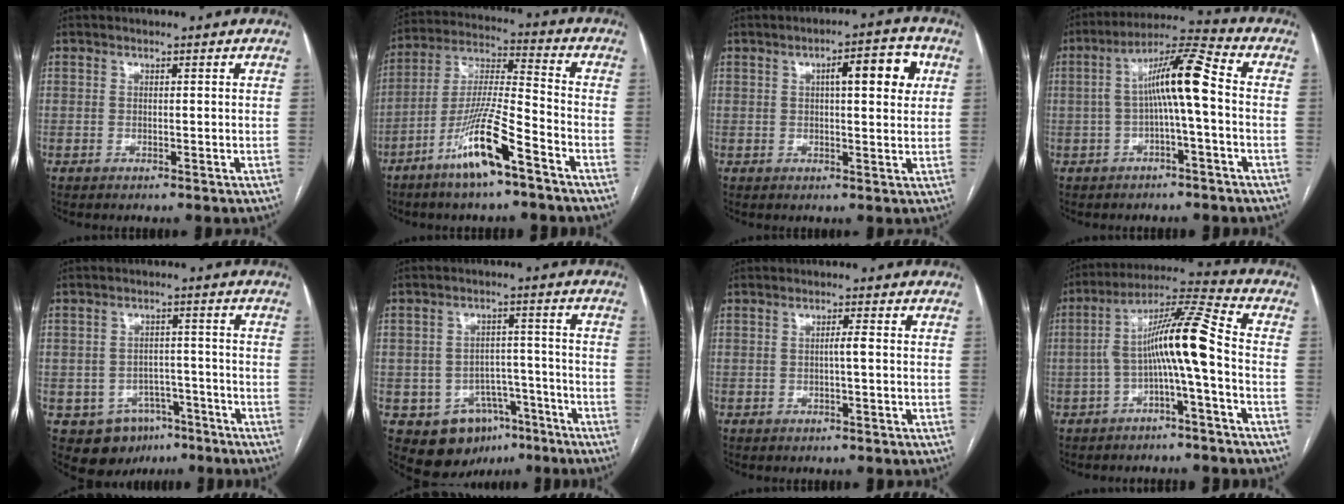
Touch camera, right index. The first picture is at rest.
{"total": 12.6, "force": [-7.2, 0.7, 10.3], "torque": [-0.205, -0.012, -0.139]}
{"total": 7.4, "force": [2.3, 1.8, 6.8], "torque": [-0.094, 0.013, 0.026]}
{"total": 9.4, "force": [-0.4, 0.6, 9.4], "torque": [-0.167, 0.035, -0.010]}
{"total": 8.1, "force": [-4.6, 6.2, 2.4], "torque": [-0.032, 0.018, -0.057]}
{"total": 10.0, "force": [-5.3, 7.6, 3.5], "torque": [-0.041, 0.028, -0.067]}
{"total": 1.4, "force": [-0.2, -0.1, 1.4], "torque": [-0.022, 0.002, -0.003]}
{"total": 10.9, "force": [-2.1, -0.2, 10.7], "torque": [-0.187, 0.035, -0.041]}